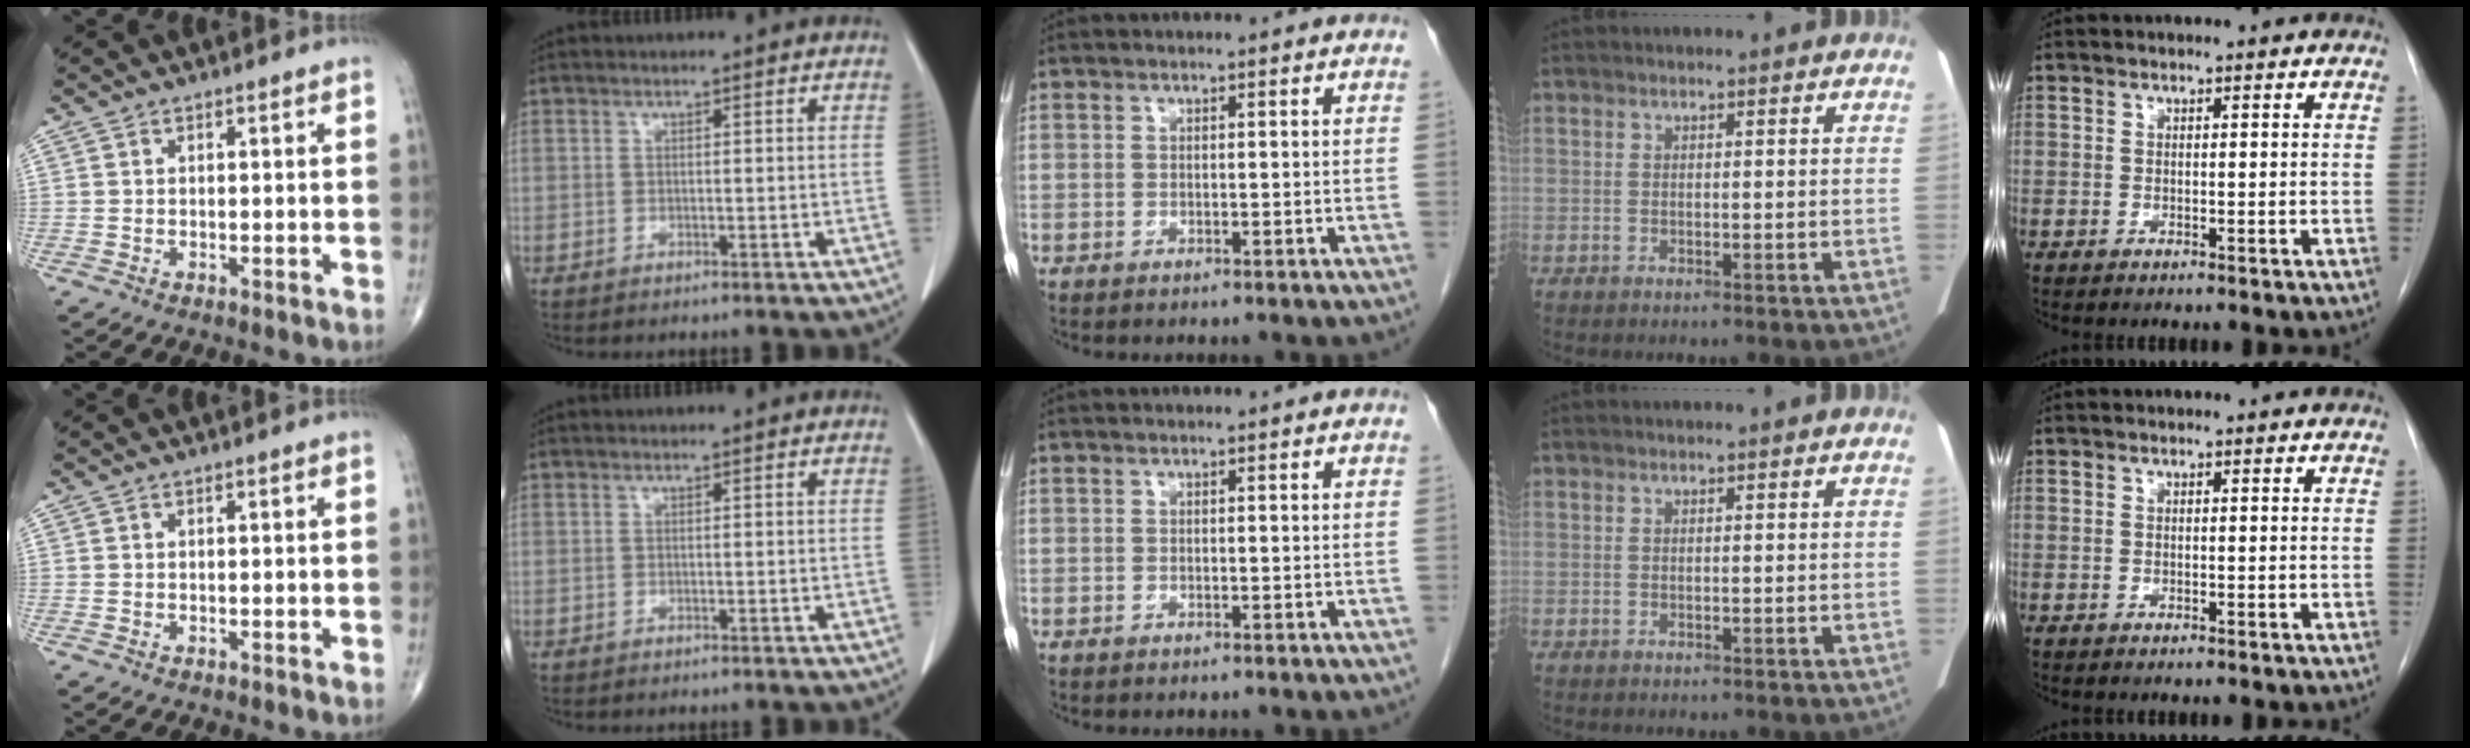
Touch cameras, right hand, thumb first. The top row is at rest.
{}